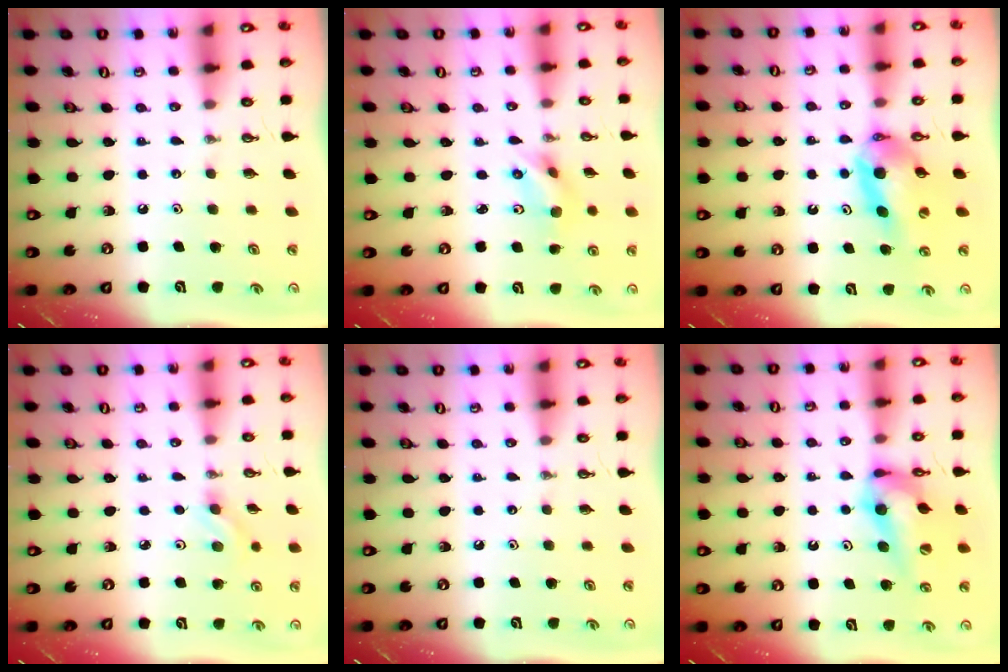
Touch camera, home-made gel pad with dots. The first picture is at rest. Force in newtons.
{"total": 5.5, "press": 3.6, "slide": 4.2}
{"total": 9.8, "press": 9.7, "slide": 1.4}
{"total": 3.7, "press": 3.3, "slide": 1.6}
{"total": 0.0}
{"total": 12.2, "press": 12.1, "slide": 1.2}